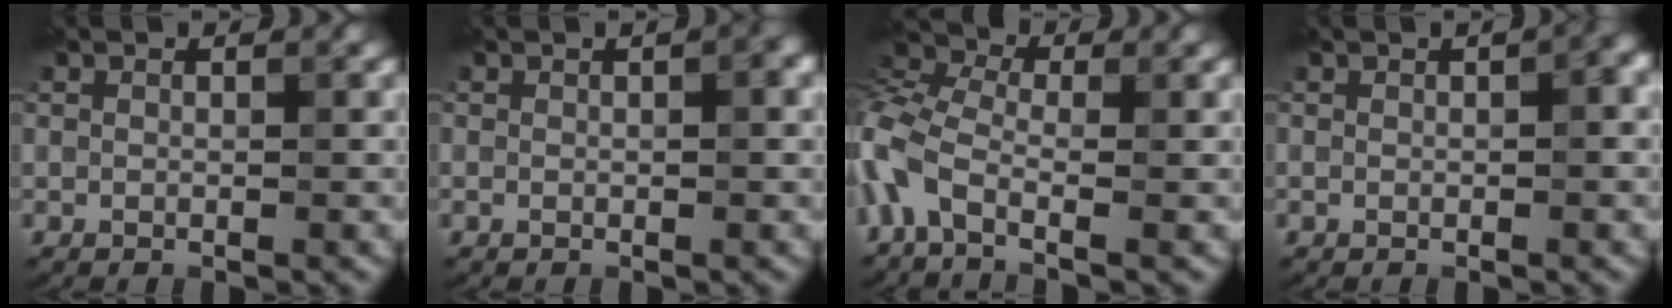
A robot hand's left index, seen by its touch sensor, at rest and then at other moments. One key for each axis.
{"total": 1.4, "fx": 0.2, "fy": 0.2, "fz": 1.4, "tx": -0.019, "ty": 0.002, "tz": 0.002}
{"total": 6.1, "fx": -1.6, "fy": 3.2, "fz": 4.9, "tx": -0.119, "ty": 0.004, "tz": -0.057}
{"total": 2.0, "fx": 0.1, "fy": 0.3, "fz": 2.0, "tx": -0.028, "ty": 0.005, "tz": 0.002}